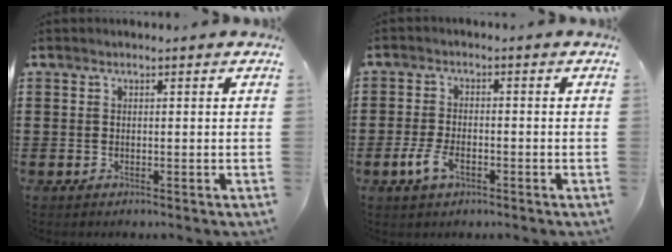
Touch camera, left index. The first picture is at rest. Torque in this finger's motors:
{"motor_torque": [0.50, 0.41, 0.16, 0.06]}